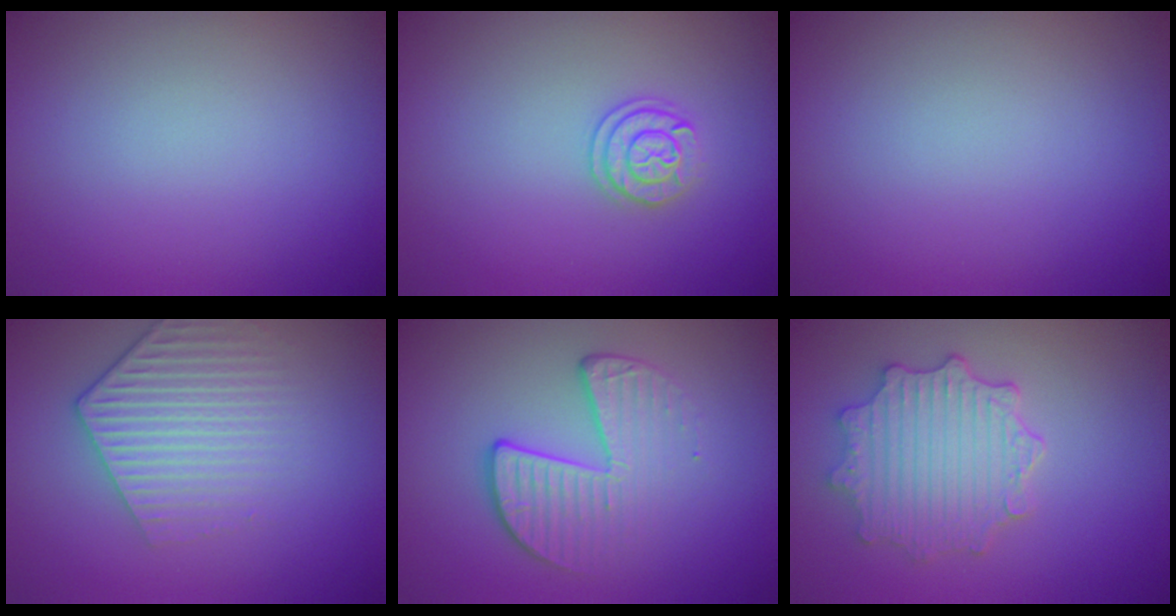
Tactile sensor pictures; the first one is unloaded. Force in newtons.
{"total": 1.9, "press": 1.8, "slide": 0.5}
{"total": 0.0}
{"total": 3.5, "press": 2.9, "slide": 2.0}
{"total": 4.0, "press": 2.8, "slide": 2.9}
{"total": 4.9, "press": 4.0, "slide": 2.9}